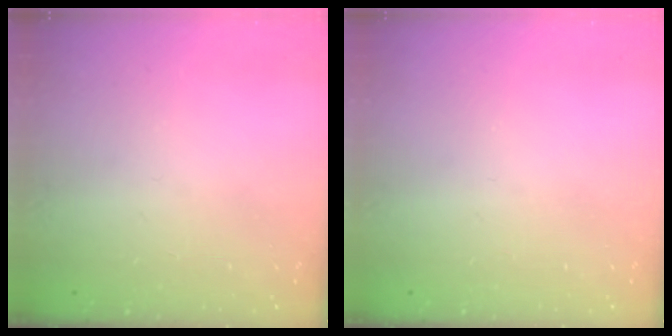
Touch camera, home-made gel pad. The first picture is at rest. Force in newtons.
{"total": 0.0}